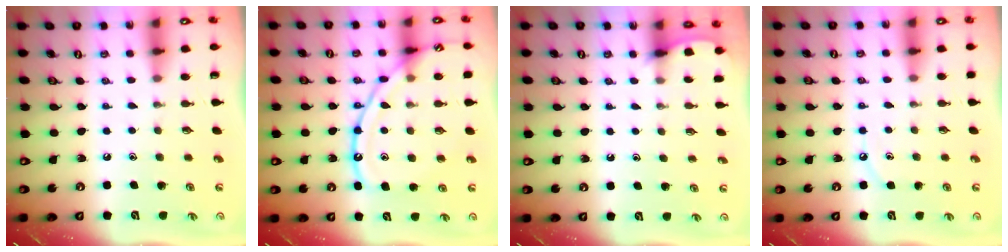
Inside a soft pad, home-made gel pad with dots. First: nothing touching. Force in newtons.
{"total": 14.7, "press": 14.7, "slide": 1.4}
{"total": 2.6, "press": 2.6, "slide": 0.3}
{"total": 4.5, "press": 4.5, "slide": 0.3}